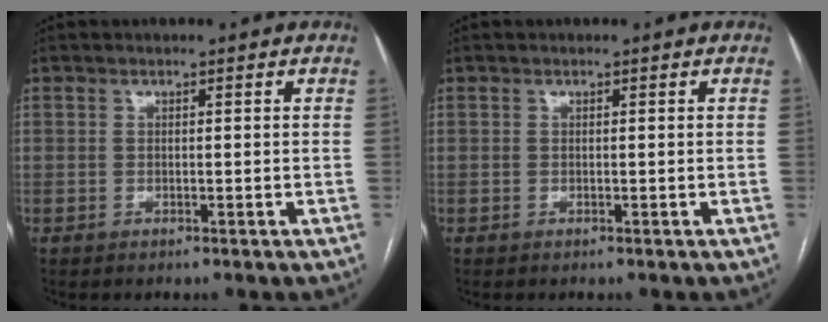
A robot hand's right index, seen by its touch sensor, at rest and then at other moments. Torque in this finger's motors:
{"motor_torque": [0.00, 0.00, 0.00, 0.01]}